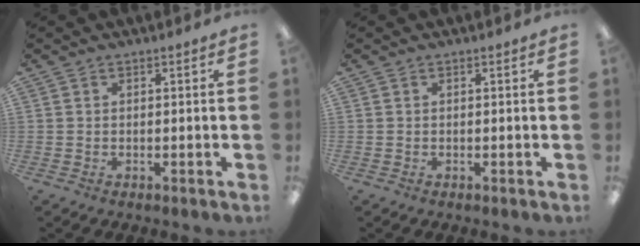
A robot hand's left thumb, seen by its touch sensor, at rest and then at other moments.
{"total": 0.0}